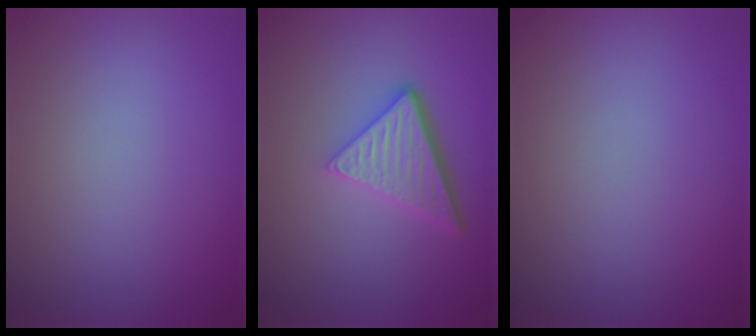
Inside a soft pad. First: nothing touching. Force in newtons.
{"total": 5.1, "press": 3.6, "slide": 3.7}
{"total": 0.0}